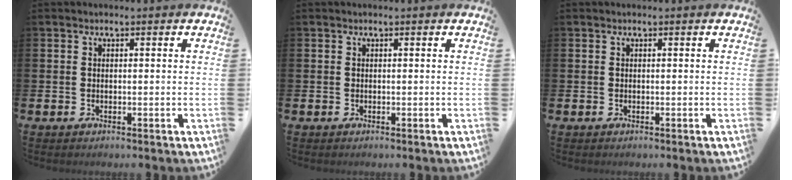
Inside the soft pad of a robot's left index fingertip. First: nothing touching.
{"total": 0.0}
{"total": 0.0}